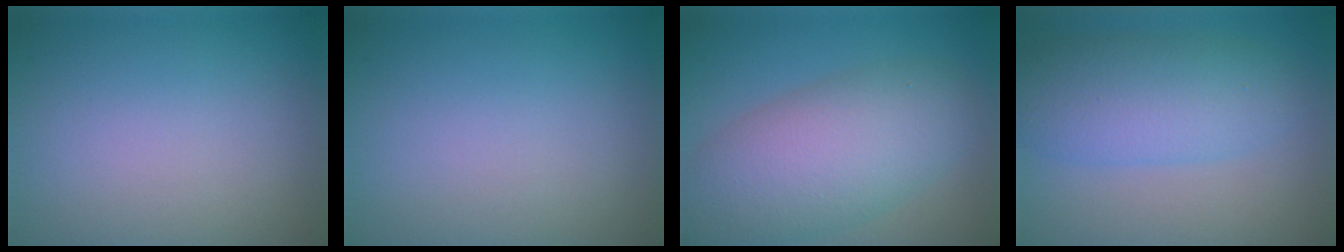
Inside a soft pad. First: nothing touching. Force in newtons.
{"total": 0.0}
{"total": 8.1, "press": 8.1, "slide": 0.6}
{"total": 5.7, "press": 5.6, "slide": 0.4}